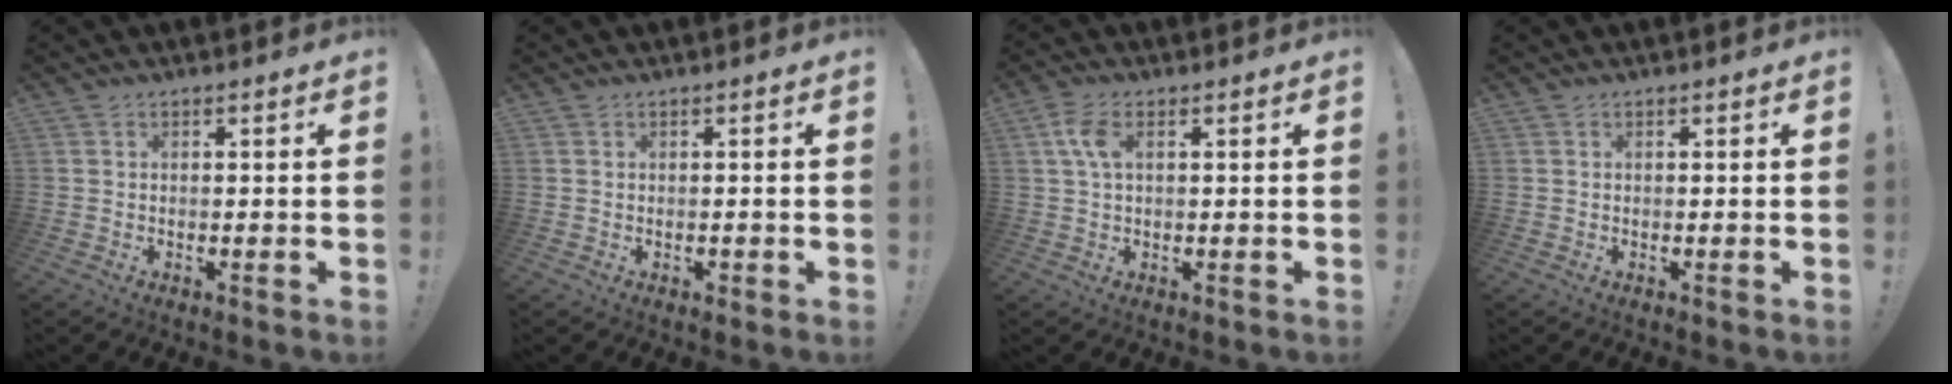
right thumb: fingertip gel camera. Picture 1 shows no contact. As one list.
[{"total": 0.6, "force": [-0.5, 0.4, 0.1], "torque": [0.000, 0.000, -0.008]}, {"total": 5.4, "force": [1.1, 2.7, 4.6], "torque": [-0.096, 0.007, 0.020]}, {"total": 0.0}]